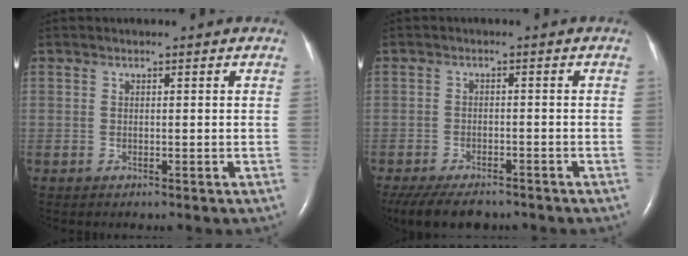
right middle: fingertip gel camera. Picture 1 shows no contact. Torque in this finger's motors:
{"motor_torque": [0.66, -0.59, 0.09, 0.02]}